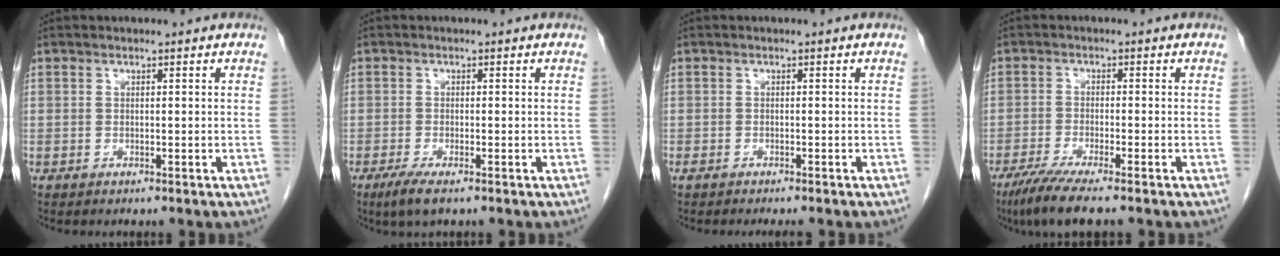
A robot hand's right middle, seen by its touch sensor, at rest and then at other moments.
{"total": 3.2, "force": [-2.0, 0.5, 2.4], "torque": [-0.052, -0.009, -0.037]}
{"total": 3.8, "force": [-3.2, 0.7, 1.9], "torque": [-0.022, -0.007, -0.041]}
{"total": 6.5, "force": [-4.9, -0.1, 4.3], "torque": [-0.074, -0.018, -0.085]}